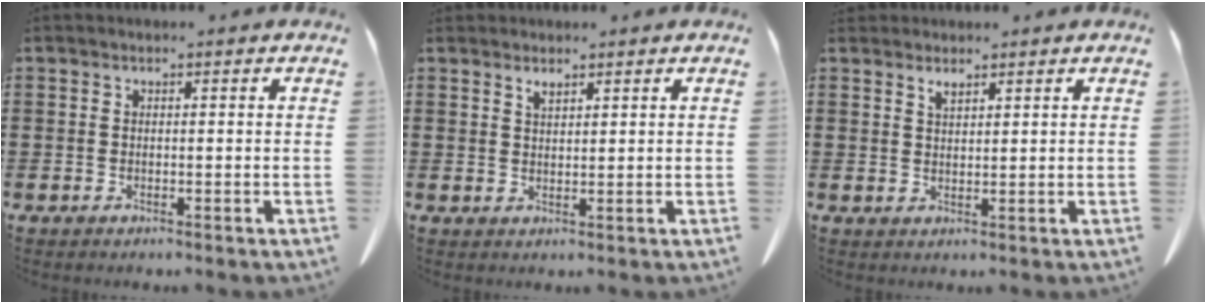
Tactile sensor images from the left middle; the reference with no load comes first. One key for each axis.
{"total": 1.5, "fx": 1.4, "fy": 0.3, "fz": 0.6, "tx": -0.014, "ty": -0.001, "tz": 0.027}
{"total": 1.7, "fx": 1.6, "fy": 0.4, "fz": 0.7, "tx": -0.008, "ty": -0.004, "tz": 0.028}